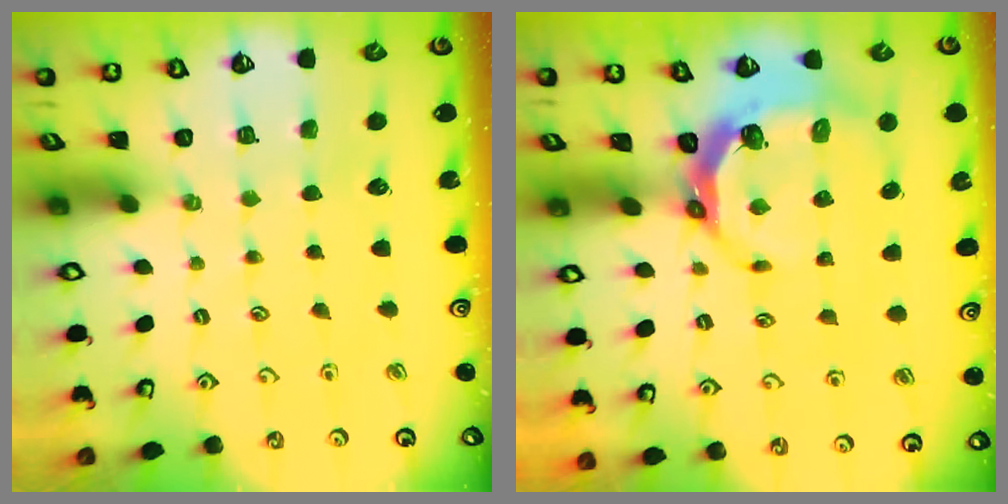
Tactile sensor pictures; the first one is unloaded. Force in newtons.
{"total": 6.2, "press": 5.1, "slide": 3.6}